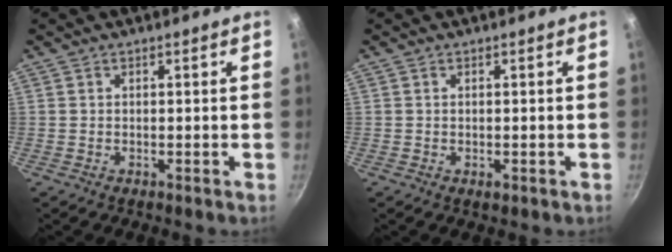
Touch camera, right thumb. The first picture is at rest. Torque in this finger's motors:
{"motor_torque": [-0.25, 0.08, -0.37, 0.07, 0.01]}